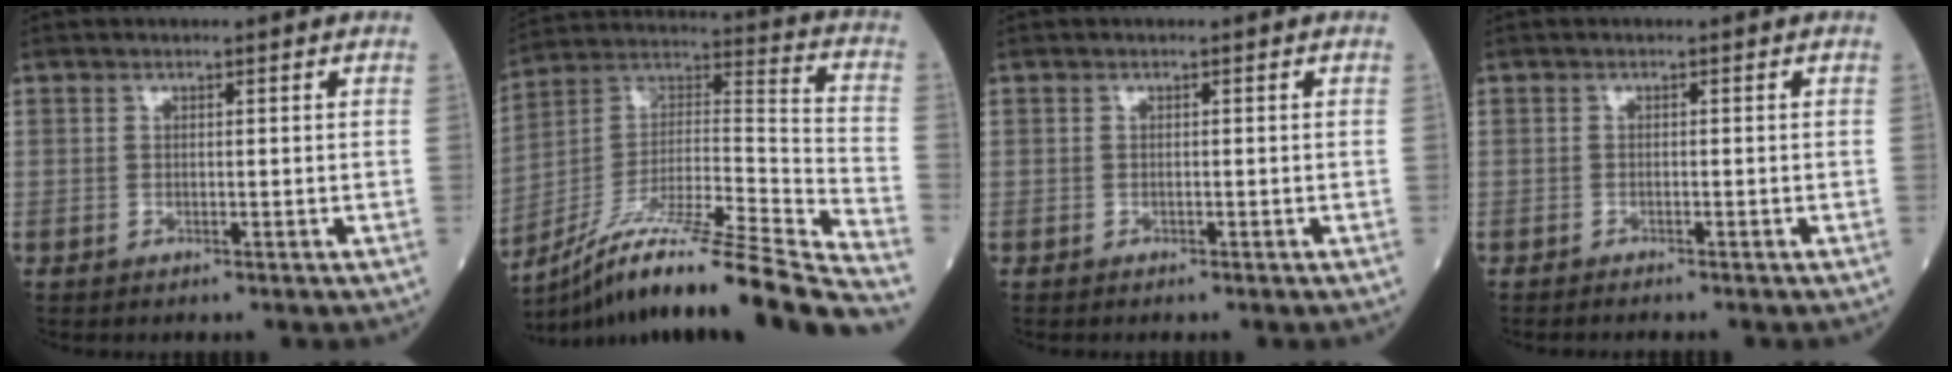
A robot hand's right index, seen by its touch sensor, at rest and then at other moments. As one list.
[{"total": 28.8, "force": [-23.7, -0.3, 16.4], "torque": [-0.217, -0.025, -0.386]}, {"total": 0.0}, {"total": 1.6, "force": [-1.4, -0.1, 0.7], "torque": [-0.015, -0.003, -0.018]}]